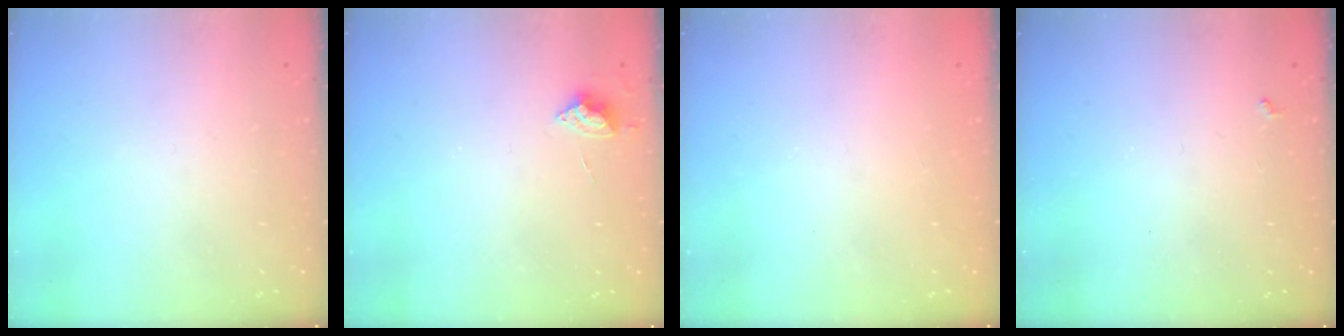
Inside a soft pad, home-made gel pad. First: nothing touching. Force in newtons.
{"total": 5.7, "press": 5.6, "slide": 0.6}
{"total": 0.9, "press": 0.9, "slide": 0.1}
{"total": 3.0, "press": 2.9, "slide": 0.5}